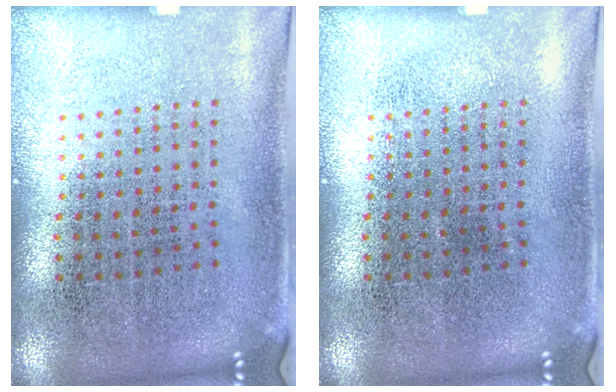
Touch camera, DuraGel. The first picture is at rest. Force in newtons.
{"total": 0.0}